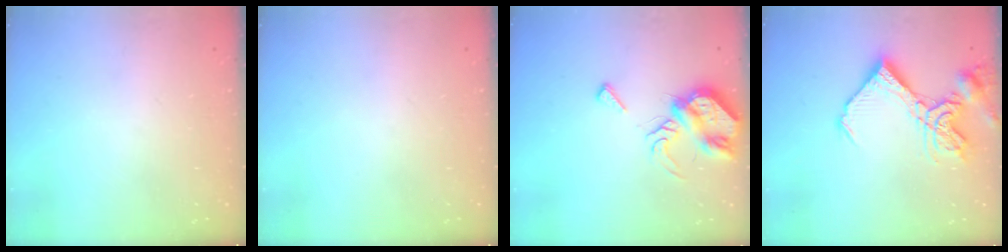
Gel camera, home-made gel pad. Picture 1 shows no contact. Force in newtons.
{"total": 0.0}
{"total": 9.3, "press": 9.3, "slide": 0.5}
{"total": 15.7, "press": 15.6, "slide": 1.8}